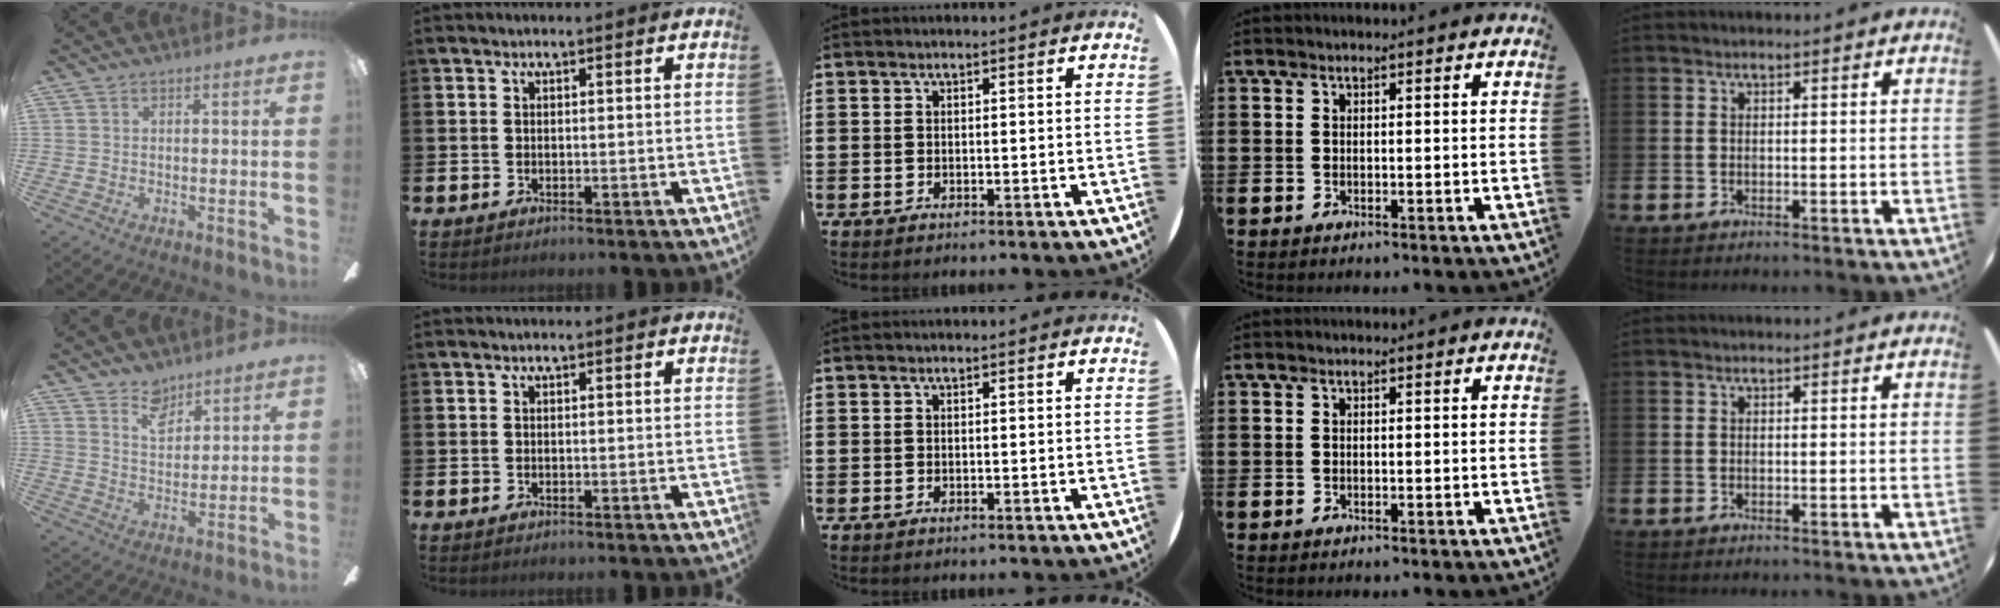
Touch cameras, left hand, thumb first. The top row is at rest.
{"thumb": {"total": 6.4, "force": [5.0, 3.5, 1.9], "torque": [-0.030, -0.019, 0.091]}}